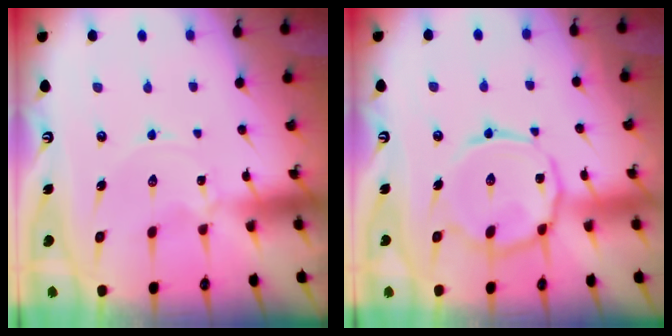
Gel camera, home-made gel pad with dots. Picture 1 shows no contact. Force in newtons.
{"total": 12.4, "press": 12.4, "slide": 0.8}